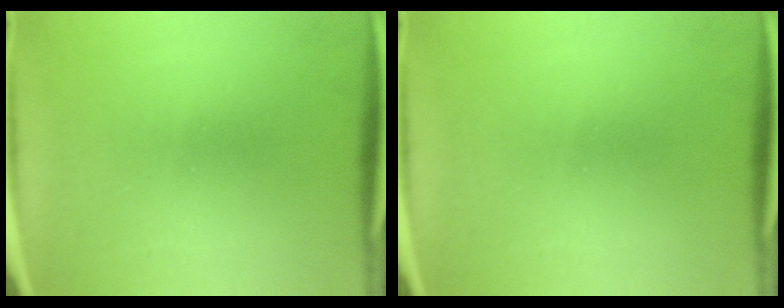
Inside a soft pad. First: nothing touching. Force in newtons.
{"total": 0.0}